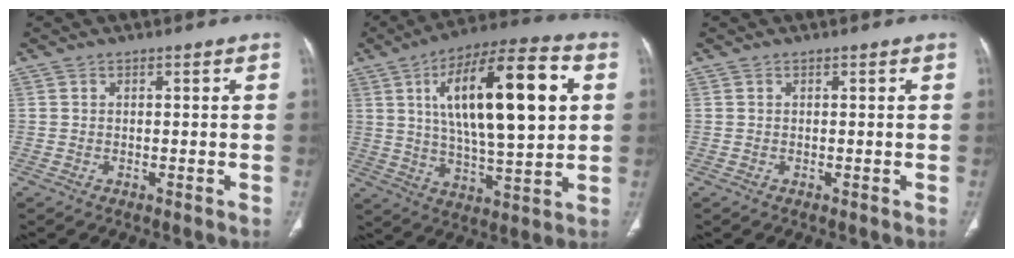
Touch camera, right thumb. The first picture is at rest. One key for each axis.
{"total": 23.7, "fx": 5.8, "fy": 8.0, "fz": 21.5, "tx": -0.338, "ty": -0.001, "tz": 0.091}
{"total": 0.0}